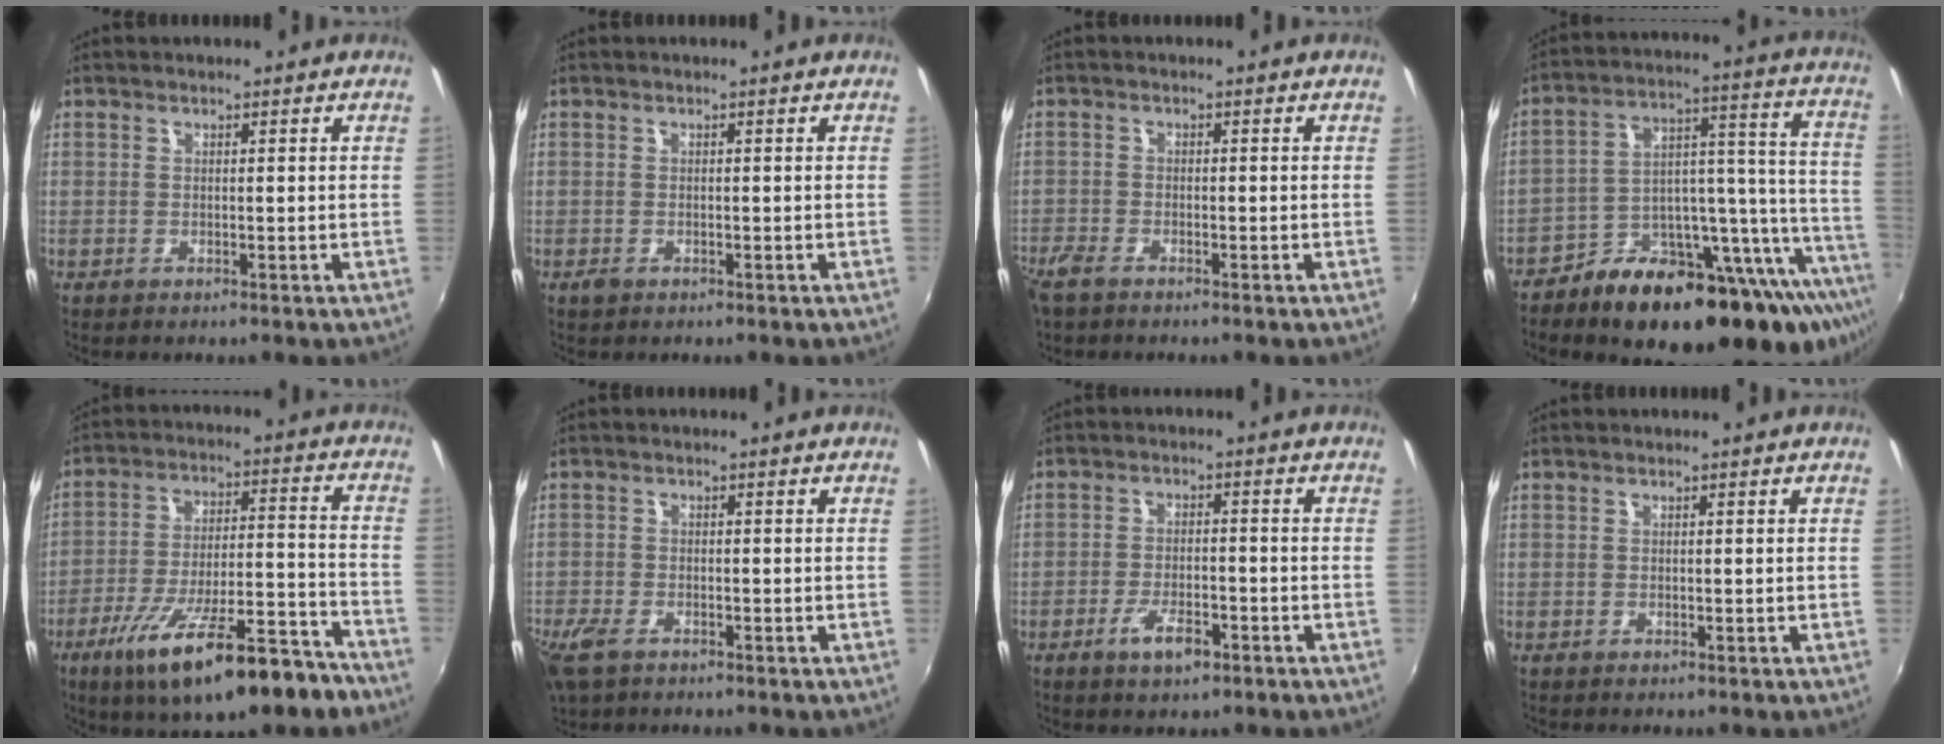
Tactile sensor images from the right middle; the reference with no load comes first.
{"total": 1.1, "force": [-0.7, 0.7, 0.5], "torque": [-0.011, -0.003, -0.014]}
{"total": 3.7, "force": [-3.0, 1.3, 1.8], "torque": [-0.050, -0.011, -0.062]}
{"total": 27.8, "force": [-18.6, 10.2, 18.0], "torque": [-0.222, 0.012, -0.267]}
{"total": 20.2, "force": [-13.5, 4.9, 14.1], "torque": [-0.245, -0.029, -0.204]}
{"total": 6.0, "force": [-3.8, 3.0, 3.5], "torque": [-0.095, -0.019, -0.076]}
{"total": 5.4, "force": [-3.2, 1.9, 3.9], "torque": [-0.084, -0.004, -0.054]}
{"total": 0.0}